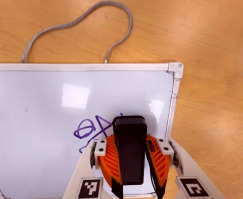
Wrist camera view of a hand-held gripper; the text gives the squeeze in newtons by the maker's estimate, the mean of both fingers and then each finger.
{"total": 13.6, "left": 13.9, "right": 13.2}